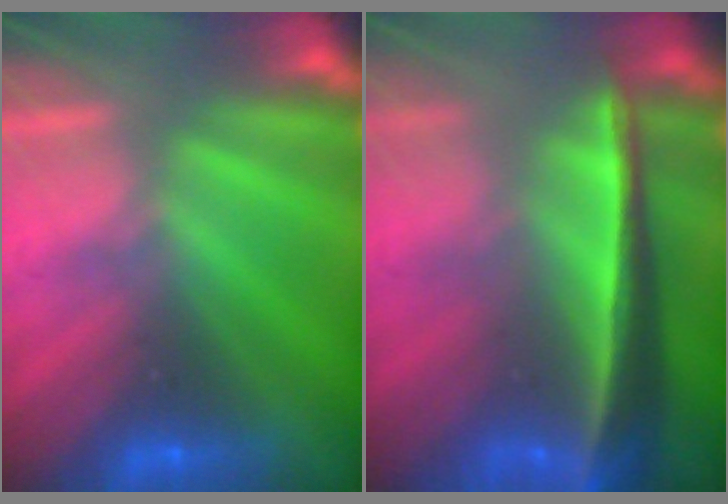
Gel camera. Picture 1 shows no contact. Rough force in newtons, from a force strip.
{"total": 7.3}